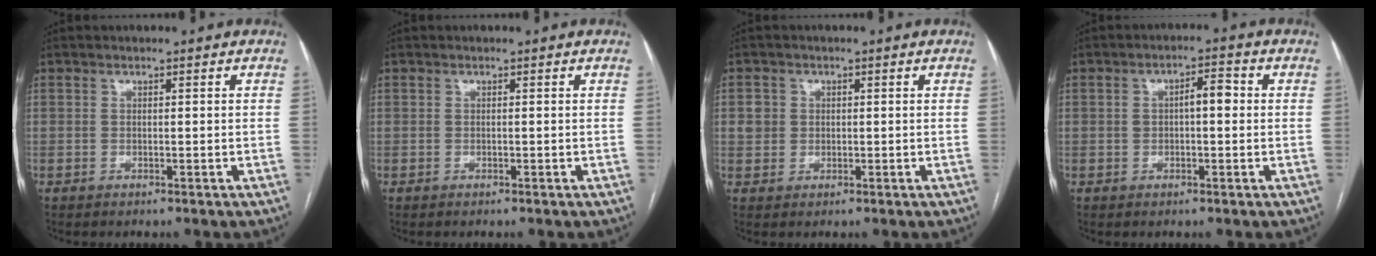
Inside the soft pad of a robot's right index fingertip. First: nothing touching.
{"total": 0.0}
{"total": 2.7, "force": [0.6, 2.6, 0.5], "torque": [-0.007, 0.011, 0.017]}
{"total": 4.1, "force": [0.5, 1.6, 3.7], "torque": [-0.066, 0.025, 0.012]}